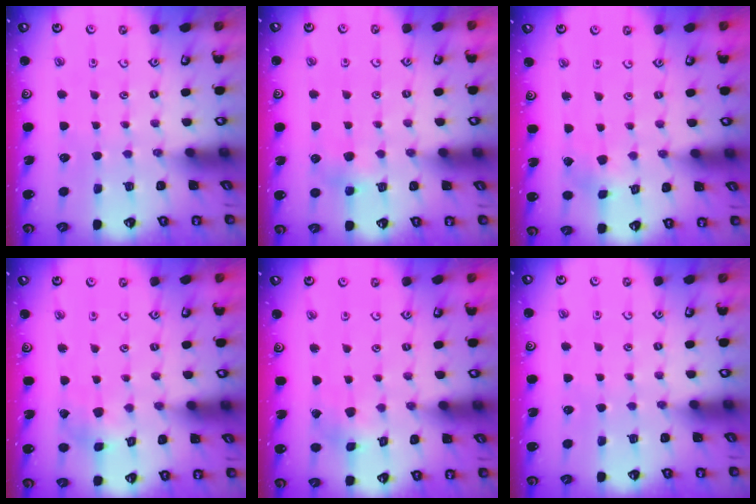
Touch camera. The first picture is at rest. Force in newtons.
{"total": 5.0, "press": 4.9, "slide": 1.0}
{"total": 2.6, "press": 2.6, "slide": 0.3}
{"total": 2.7, "press": 2.7, "slide": 0.2}
{"total": 2.2, "press": 2.2, "slide": 0.2}
{"total": 0.0}